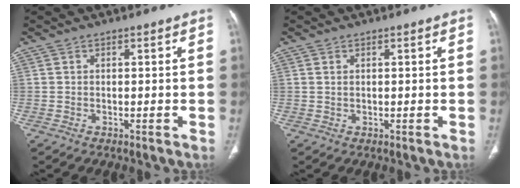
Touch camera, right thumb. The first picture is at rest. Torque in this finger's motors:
{"motor_torque": [-0.05, -0.23, 0.02, -0.21, -0.03]}